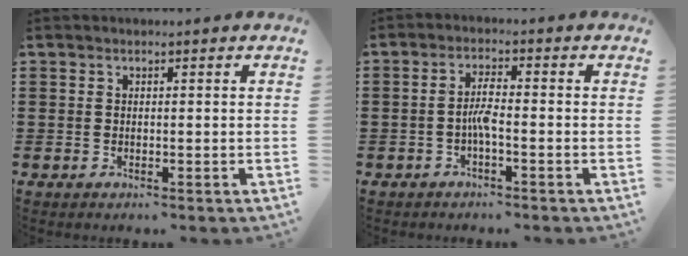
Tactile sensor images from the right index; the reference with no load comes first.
{"total": 3.2, "force": [-1.1, 0.4, 3.0], "torque": [-0.070, -0.002, -0.027]}